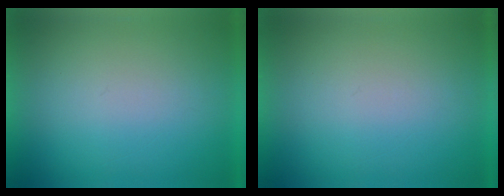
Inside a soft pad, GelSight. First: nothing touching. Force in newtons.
{"total": 0.0}